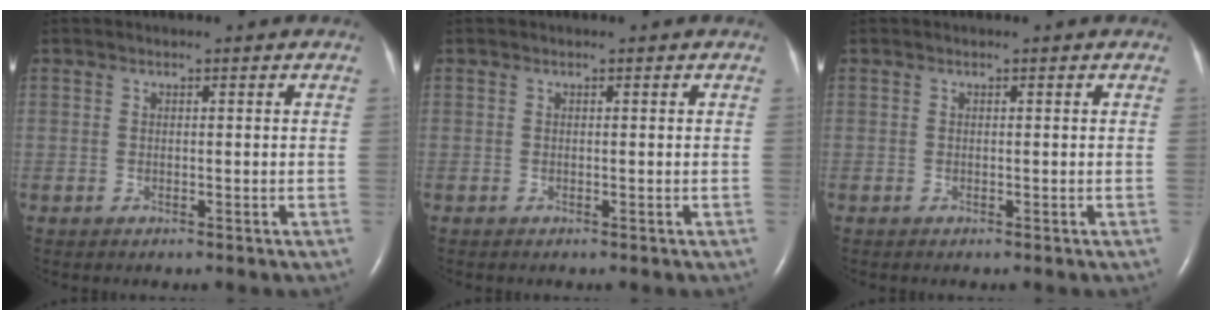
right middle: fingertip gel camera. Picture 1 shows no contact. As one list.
[{"total": 0.0}, {"total": 0.0}]